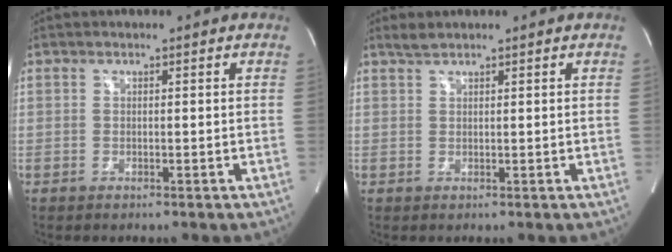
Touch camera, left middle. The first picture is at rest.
{"total": 1.3, "force": [1.2, 0.0, 0.4], "torque": [-0.012, 0.008, 0.028]}